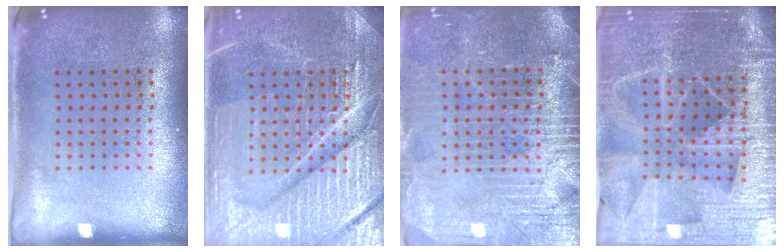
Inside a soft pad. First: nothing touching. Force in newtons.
{"total": 7.1, "press": 7.1, "slide": 0.9}
{"total": 3.7, "press": 3.5, "slide": 1.4}
{"total": 5.5, "press": 4.9, "slide": 2.5}